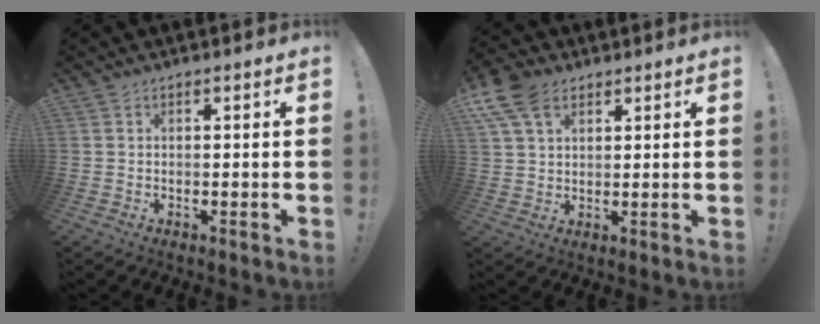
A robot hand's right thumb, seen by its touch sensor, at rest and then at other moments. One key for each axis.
{"total": 10.4, "fx": 5.4, "fy": 6.5, "fz": 6.0, "tx": -0.118, "ty": -0.008, "tz": 0.106}